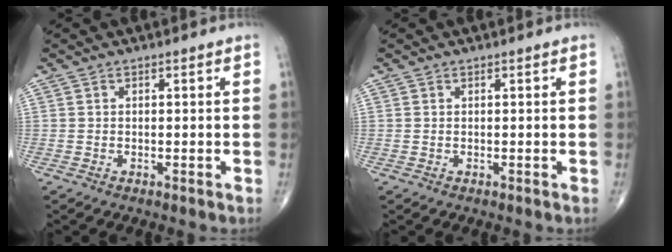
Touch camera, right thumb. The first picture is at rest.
{"total": 0.0}